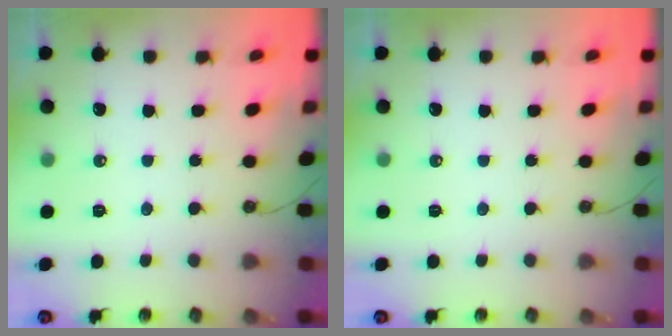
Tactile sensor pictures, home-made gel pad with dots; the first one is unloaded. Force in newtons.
{"total": 0.0}